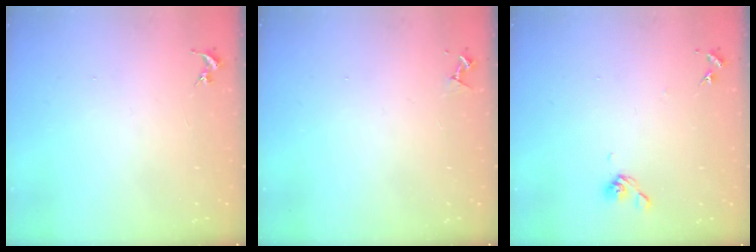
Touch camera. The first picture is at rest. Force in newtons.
{"total": 3.5, "press": 3.5, "slide": 0.6}
{"total": 4.8, "press": 4.7, "slide": 0.8}